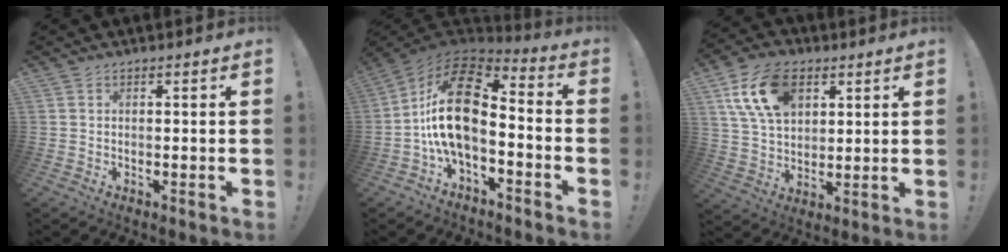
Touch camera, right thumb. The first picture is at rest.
{"total": 18.0, "force": [-0.9, 9.6, 15.1], "torque": [-0.301, 0.008, -0.015]}
{"total": 16.6, "force": [7.2, 10.8, 10.4], "torque": [-0.184, -0.010, 0.139]}